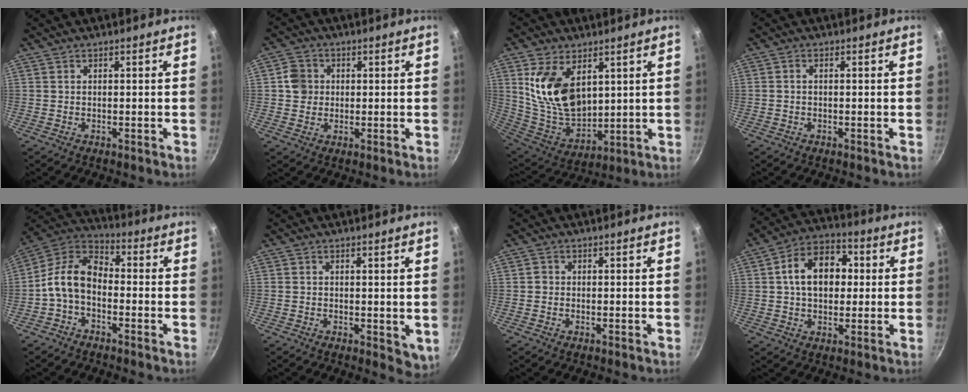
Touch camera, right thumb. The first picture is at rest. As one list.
[{"total": 4.8, "force": [0.6, 4.5, 1.6], "torque": [-0.005, 0.009, 0.003]}, {"total": 16.2, "force": [5.4, 10.0, 11.6], "torque": [-0.188, -0.047, 0.120]}, {"total": 1.0, "force": [-0.1, 0.6, 0.8], "torque": [-0.021, 0.007, -0.003]}, {"total": 10.2, "force": [-2.5, 6.6, 7.3], "torque": [-0.127, 0.049, -0.070]}, {"total": 3.5, "force": [0.5, 2.0, 2.8], "torque": [-0.035, -0.007, 0.008]}, {"total": 1.1, "force": [0.0, 1.0, 0.3], "torque": [-0.004, 0.004, -0.003]}, {"total": 13.3, "force": [1.8, 9.4, 9.3], "torque": [-0.112, 0.022, 0.014]}]